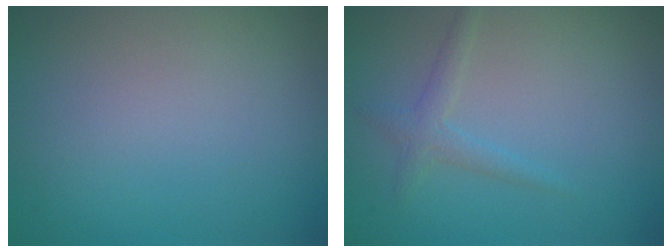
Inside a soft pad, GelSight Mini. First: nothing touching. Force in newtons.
{"total": 1.5, "press": 1.5, "slide": 0.0}